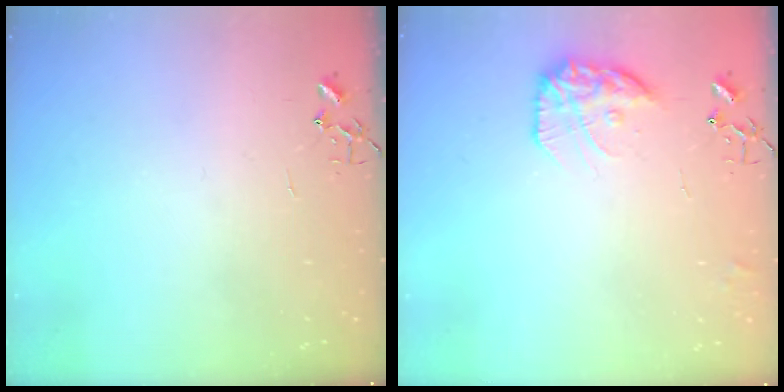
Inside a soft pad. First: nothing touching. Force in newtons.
{"total": 14.0, "press": 14.0, "slide": 1.0}